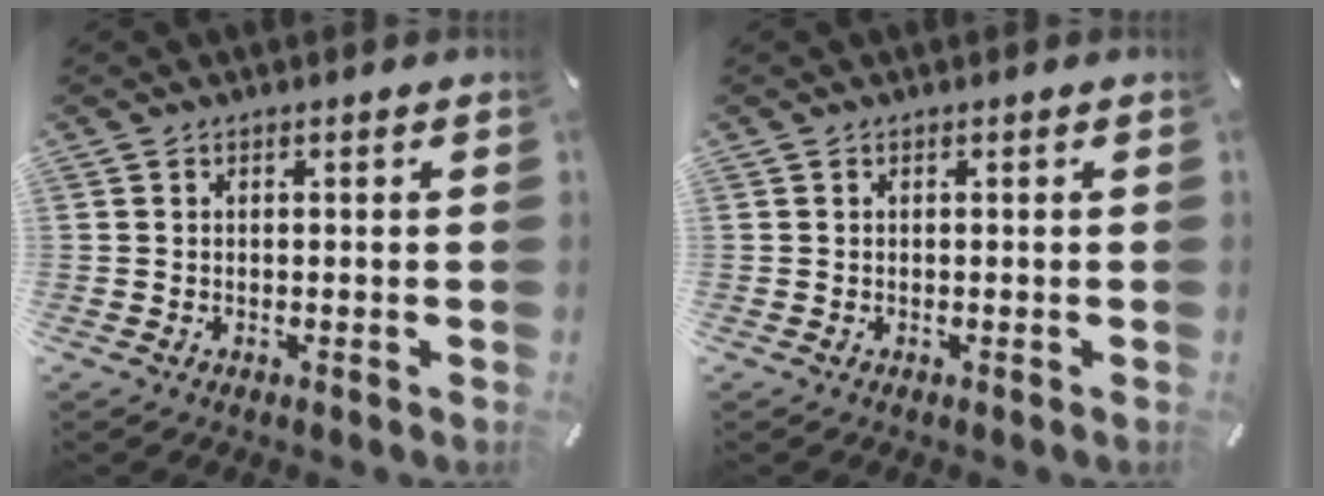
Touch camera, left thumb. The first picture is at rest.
{"total": 0.0}